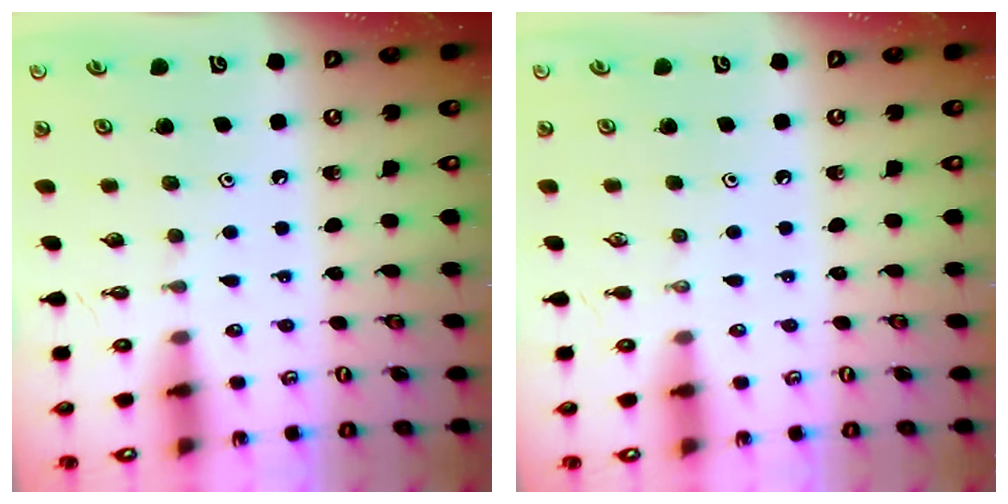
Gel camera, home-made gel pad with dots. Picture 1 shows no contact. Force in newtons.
{"total": 0.0}